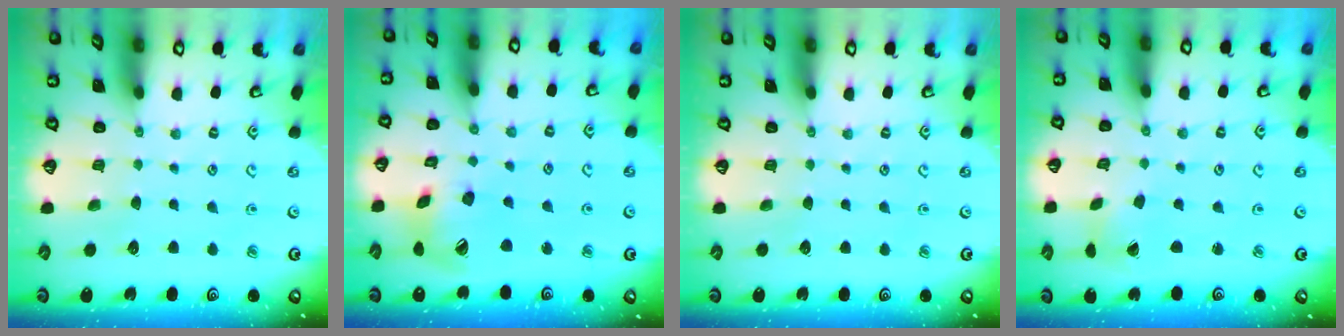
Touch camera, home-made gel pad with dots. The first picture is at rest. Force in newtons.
{"total": 14.5, "press": 14.4, "slide": 2.2}
{"total": 0.0}
{"total": 1.5, "press": 1.5, "slide": 0.2}